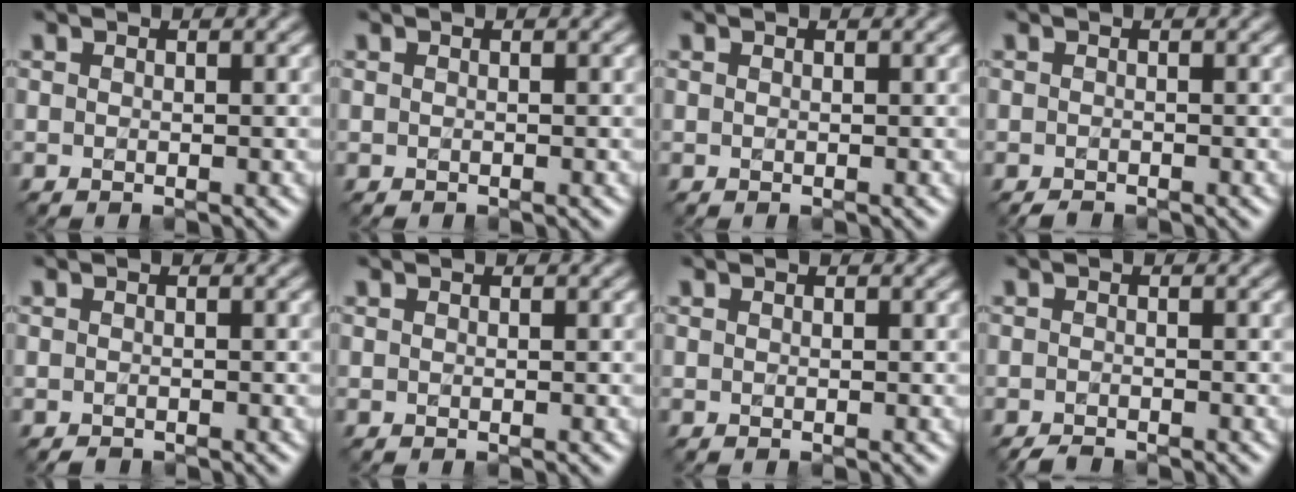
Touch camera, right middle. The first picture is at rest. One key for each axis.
{"total": 0.0}
{"total": 0.0}
{"total": 1.0, "fx": -0.9, "fy": 0.2, "fz": 0.4, "tx": -0.009, "ty": -0.005, "tz": -0.014}
{"total": 0.7, "fx": -0.6, "fy": 0.2, "fz": 0.2, "tx": -0.007, "ty": -0.006, "tz": -0.010}
{"total": 0.0}
{"total": 0.0}
{"total": 1.8, "fx": -1.6, "fy": 0.3, "fz": 0.8, "tx": -0.014, "ty": -0.006, "tz": -0.032}